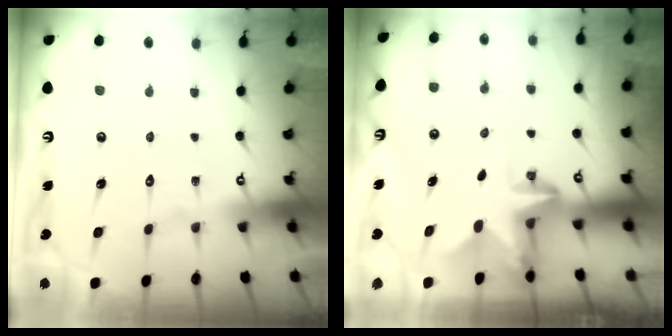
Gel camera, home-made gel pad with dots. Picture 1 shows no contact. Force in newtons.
{"total": 3.0, "press": 2.9, "slide": 0.6}